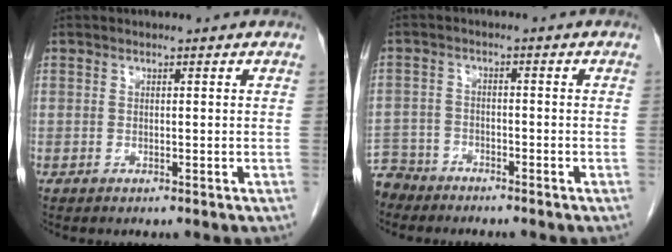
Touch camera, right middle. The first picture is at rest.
{"total": 6.3, "force": [-5.7, 2.7, 0.0], "torque": [-0.003, -0.007, -0.111]}